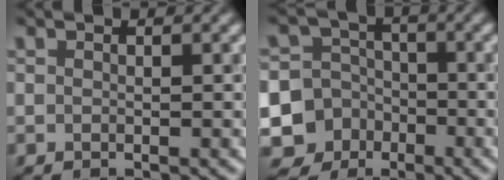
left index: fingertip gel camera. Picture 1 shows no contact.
{"total": 10.2, "force": [-4.6, 9.0, 1.7], "torque": [-0.051, -0.022, -0.096]}